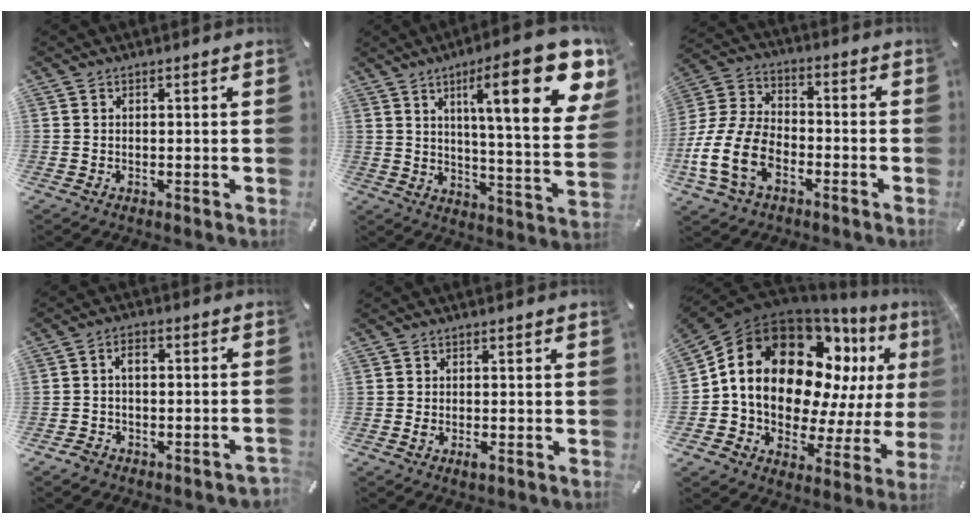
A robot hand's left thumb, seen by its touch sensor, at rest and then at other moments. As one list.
[{"total": 22.7, "force": [10.4, 5.3, 19.5], "torque": [-0.281, -0.059, 0.145]}, {"total": 14.2, "force": [-6.5, 9.2, 8.6], "torque": [-0.188, 0.029, -0.122]}, {"total": 4.2, "force": [-1.8, 2.8, 2.6], "torque": [-0.047, 0.017, -0.035]}, {"total": 2.1, "force": [-0.9, 0.7, 1.7], "torque": [-0.036, -0.001, -0.018]}, {"total": 23.5, "force": [7.4, 16.2, 15.4], "torque": [-0.275, -0.051, 0.138]}]